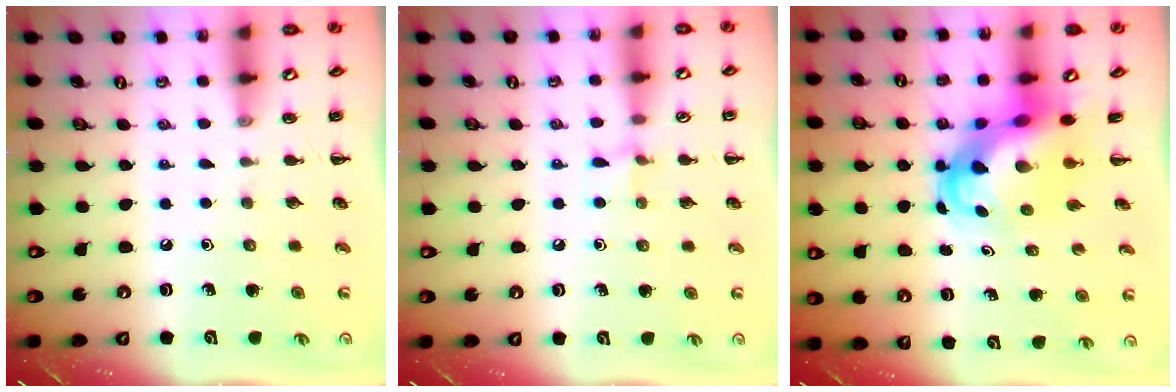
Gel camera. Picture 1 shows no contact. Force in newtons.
{"total": 5.5, "press": 5.1, "slide": 2.0}
{"total": 6.9, "press": 6.6, "slide": 2.1}